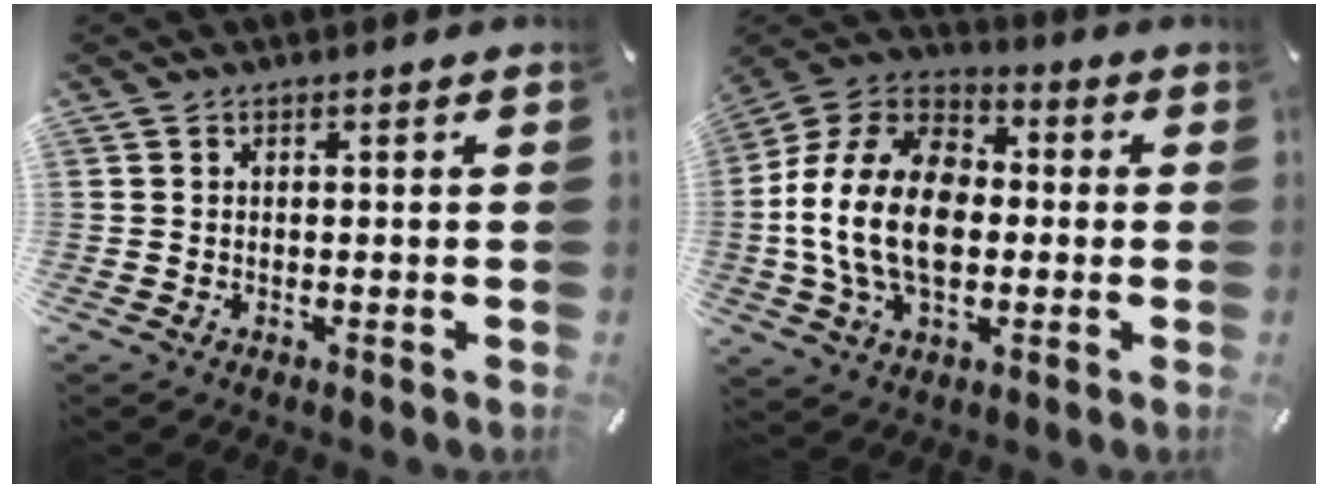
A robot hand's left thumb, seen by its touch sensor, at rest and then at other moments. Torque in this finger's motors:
{"motor_torque": [1.21, 2.89, 1.67, -0.78, 0.38]}